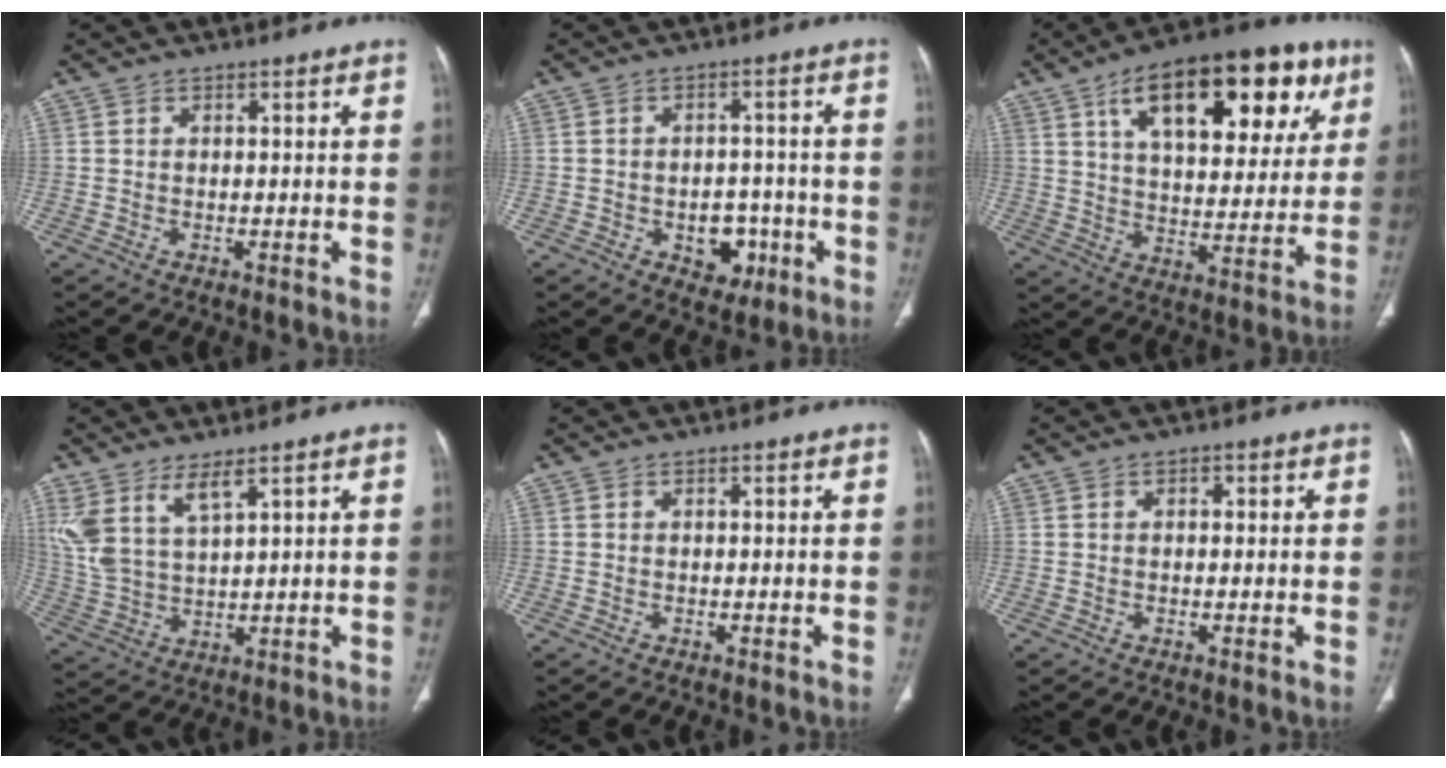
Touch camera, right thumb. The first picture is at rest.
{"total": 6.9, "force": [-2.4, 5.0, 4.1], "torque": [-0.019, 0.021, -0.023]}
{"total": 26.1, "force": [12.1, 12.3, 19.6], "torque": [-0.251, -0.003, 0.184]}
{"total": 8.9, "force": [5.4, 3.2, 6.3], "torque": [-0.139, -0.024, 0.123]}
{"total": 0.0}
{"total": 1.1, "force": [0.4, 0.6, 0.7], "torque": [-0.010, 0.001, 0.006]}